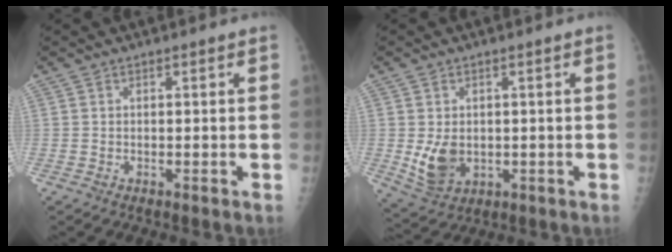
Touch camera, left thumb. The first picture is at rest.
{"total": 6.6, "force": [-0.3, 4.8, 4.5], "torque": [-0.069, -0.011, 0.011]}